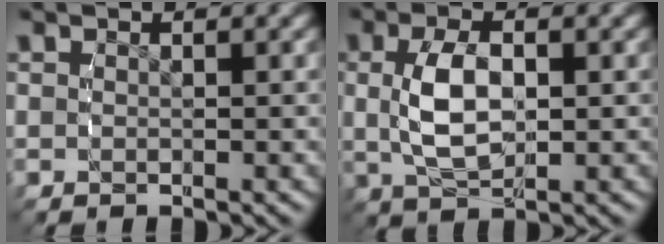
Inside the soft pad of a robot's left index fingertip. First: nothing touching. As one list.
[{"total": 4.9, "force": [-0.1, 2.9, 4.0], "torque": [-0.103, -0.006, 0.006]}]